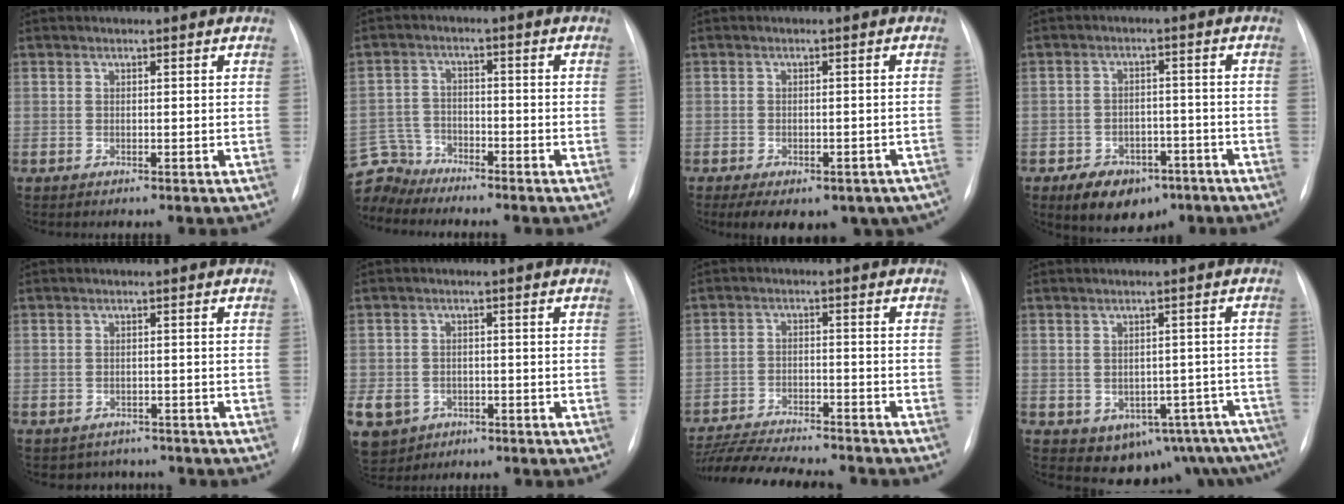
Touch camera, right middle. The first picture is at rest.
{"total": 6.8, "force": [-6.5, 2.1, -0.7], "torque": [0.007, 0.012, -0.131]}
{"total": 16.1, "force": [-11.4, 8.0, 8.1], "torque": [-0.111, 0.001, -0.131]}
{"total": 9.1, "force": [-5.8, 5.6, 4.3], "torque": [-0.067, 0.011, -0.080]}
{"total": 3.9, "force": [-3.2, 2.1, -0.1], "torque": [0.003, 0.012, -0.042]}
{"total": 11.7, "force": [-5.1, 9.7, 4.0], "torque": [-0.121, 0.007, -0.070]}
{"total": 16.3, "force": [-14.9, 2.1, 6.4], "torque": [-0.122, -0.016, -0.224]}
{"total": 13.5, "force": [-9.2, 8.1, 5.6], "torque": [-0.056, 0.025, -0.101]}